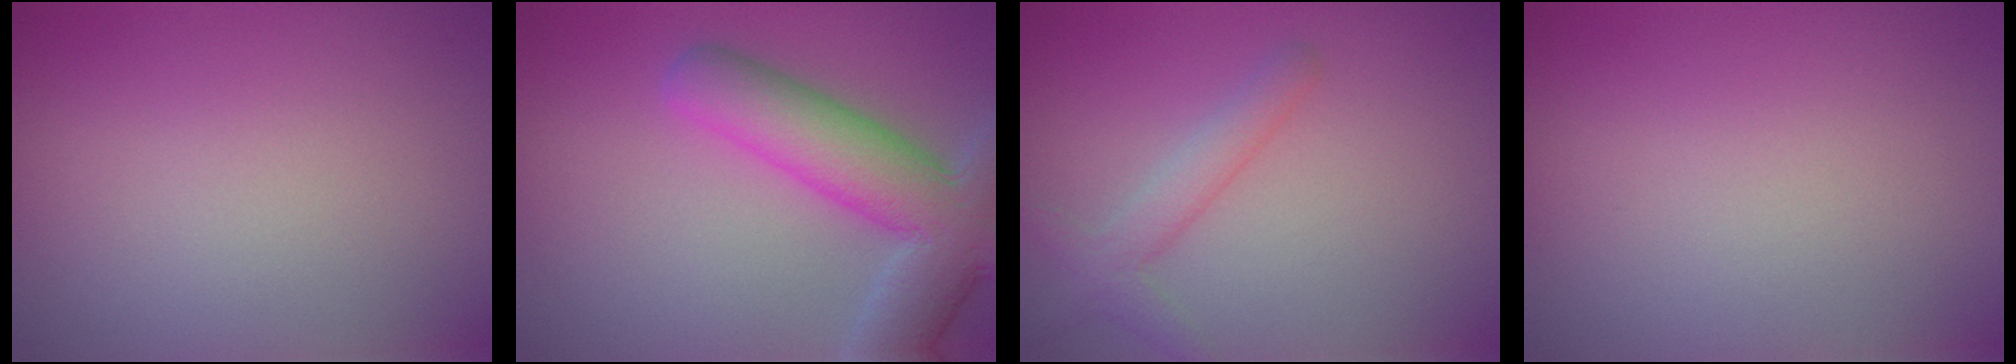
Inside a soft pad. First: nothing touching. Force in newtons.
{"total": 8.2, "press": 8.2, "slide": 0.6}
{"total": 2.5, "press": 2.5, "slide": 0.1}
{"total": 0.0}